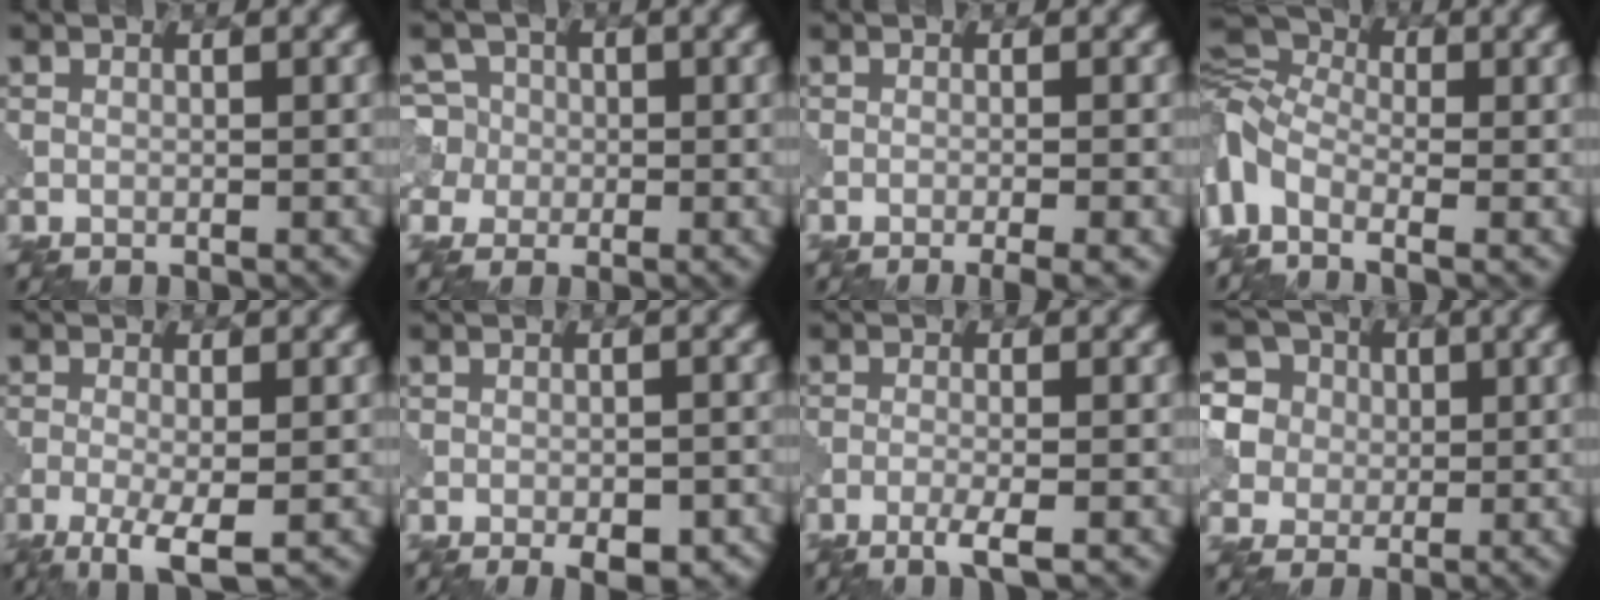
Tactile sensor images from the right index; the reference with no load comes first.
{"total": 3.5, "force": [-0.4, 3.5, -0.1], "torque": [0.000, 0.020, -0.027]}
{"total": 2.8, "force": [-1.4, 0.7, 2.3], "torque": [-0.011, 0.003, -0.026]}
{"total": 6.3, "force": [-2.3, 3.6, 4.6], "torque": [-0.141, -0.003, -0.062]}
{"total": 3.9, "force": [-2.3, 0.7, 3.1], "torque": [-0.063, -0.006, -0.040]}
{"total": 3.3, "force": [-2.5, 1.0, 1.9], "torque": [-0.024, -0.006, -0.017]}
{"total": 2.1, "force": [-1.7, 0.0, 1.3], "torque": [-0.024, -0.002, -0.037]}
{"total": 8.6, "force": [2.3, 7.9, 2.6], "torque": [-0.088, 0.034, 0.032]}